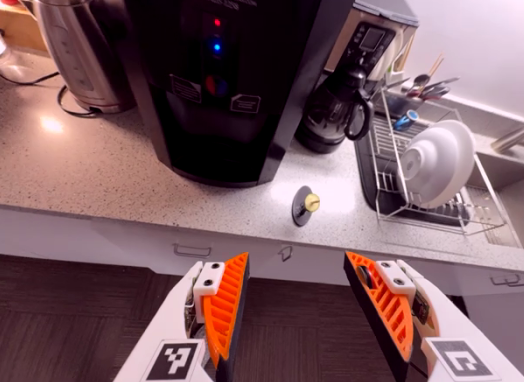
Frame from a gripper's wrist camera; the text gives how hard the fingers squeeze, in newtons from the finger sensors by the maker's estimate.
{"total": 0.0}